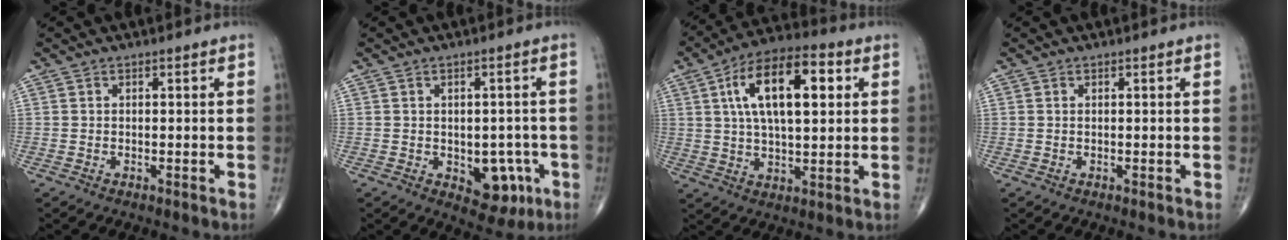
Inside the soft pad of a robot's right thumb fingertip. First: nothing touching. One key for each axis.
{"total": 7.7, "fx": -2.4, "fy": 4.9, "fz": 5.5, "tx": -0.032, "ty": 0.009, "tz": -0.020}
{"total": 16.8, "fx": 4.6, "fy": 7.4, "fz": 14.3, "tx": -0.229, "ty": 0.008, "tz": 0.073}
{"total": 0.0}